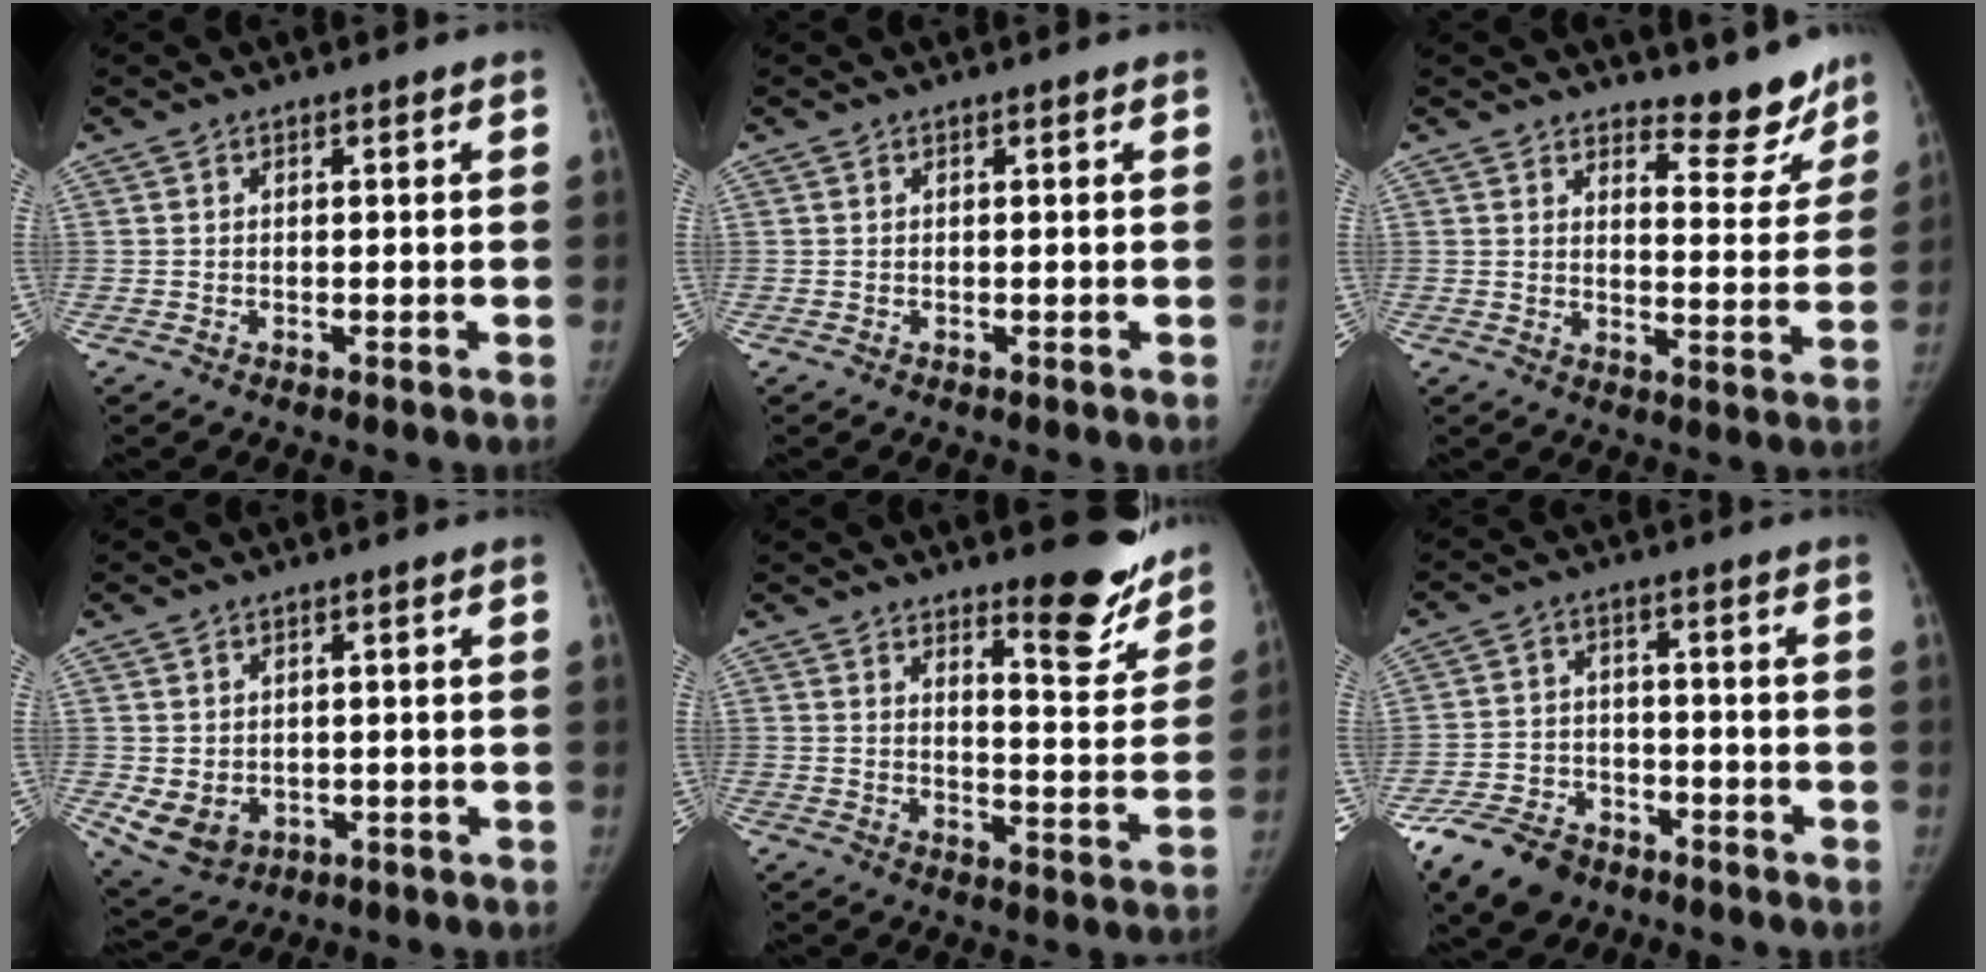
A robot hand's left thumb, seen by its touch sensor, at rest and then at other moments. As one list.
[{"total": 0.0}, {"total": 8.7, "force": [7.9, 2.9, 2.3], "torque": [0.005, -0.074, 0.100]}, {"total": 6.6, "force": [-1.2, 5.3, 3.7], "torque": [-0.063, -0.002, 0.001]}, {"total": 12.9, "force": [10.3, 3.5, 7.0], "torque": [-0.049, -0.094, 0.134]}, {"total": 11.2, "force": [-8.1, 6.5, 4.1], "torque": [-0.073, 0.033, -0.143]}]